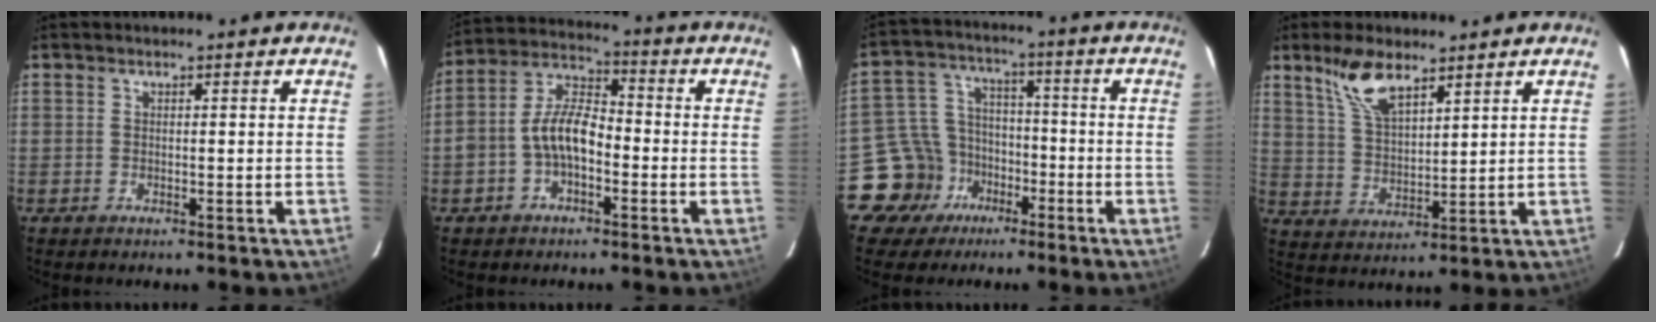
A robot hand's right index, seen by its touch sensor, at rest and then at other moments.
{"total": 8.8, "force": [-2.6, 4.8, 6.9], "torque": [-0.143, 0.027, -0.048]}
{"total": 10.7, "force": [-6.1, 8.7, 1.1], "torque": [-0.041, 0.044, -0.097]}
{"total": 8.8, "force": [6.1, 3.3, 5.5], "torque": [-0.107, 0.009, 0.127]}